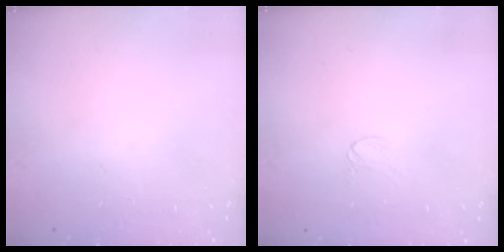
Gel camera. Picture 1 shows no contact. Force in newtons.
{"total": 2.9, "press": 2.9, "slide": 0.3}